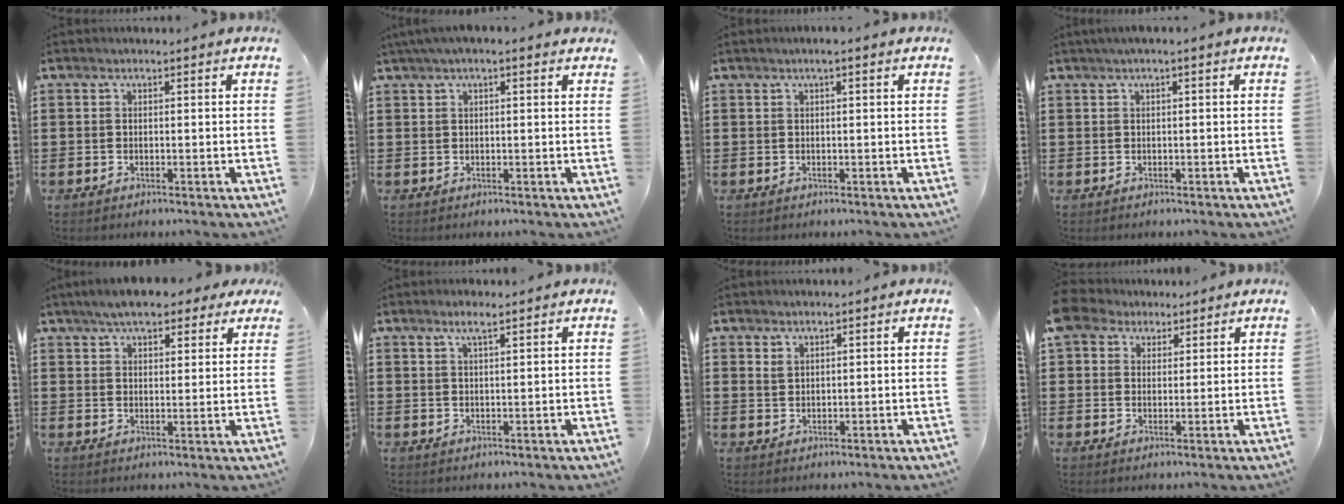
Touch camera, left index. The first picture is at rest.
{"total": 1.6, "force": [0.9, 0.2, 1.3], "torque": [-0.027, 0.005, 0.015]}
{"total": 1.2, "force": [0.4, 0.1, 1.1], "torque": [-0.020, -0.001, 0.007]}
{"total": 1.0, "force": [0.1, 0.0, 1.0], "torque": [-0.016, -0.002, 0.002]}
{"total": 6.0, "force": [4.9, 1.8, 2.9], "torque": [-0.063, 0.001, 0.089]}
{"total": 2.3, "force": [1.6, 0.2, 1.7], "torque": [-0.036, 0.003, 0.026]}
{"total": 1.5, "force": [1.1, 0.8, 0.4], "torque": [-0.011, 0.003, 0.022]}
{"total": 4.6, "force": [3.0, 3.3, 1.0], "torque": [-0.042, 0.013, 0.055]}